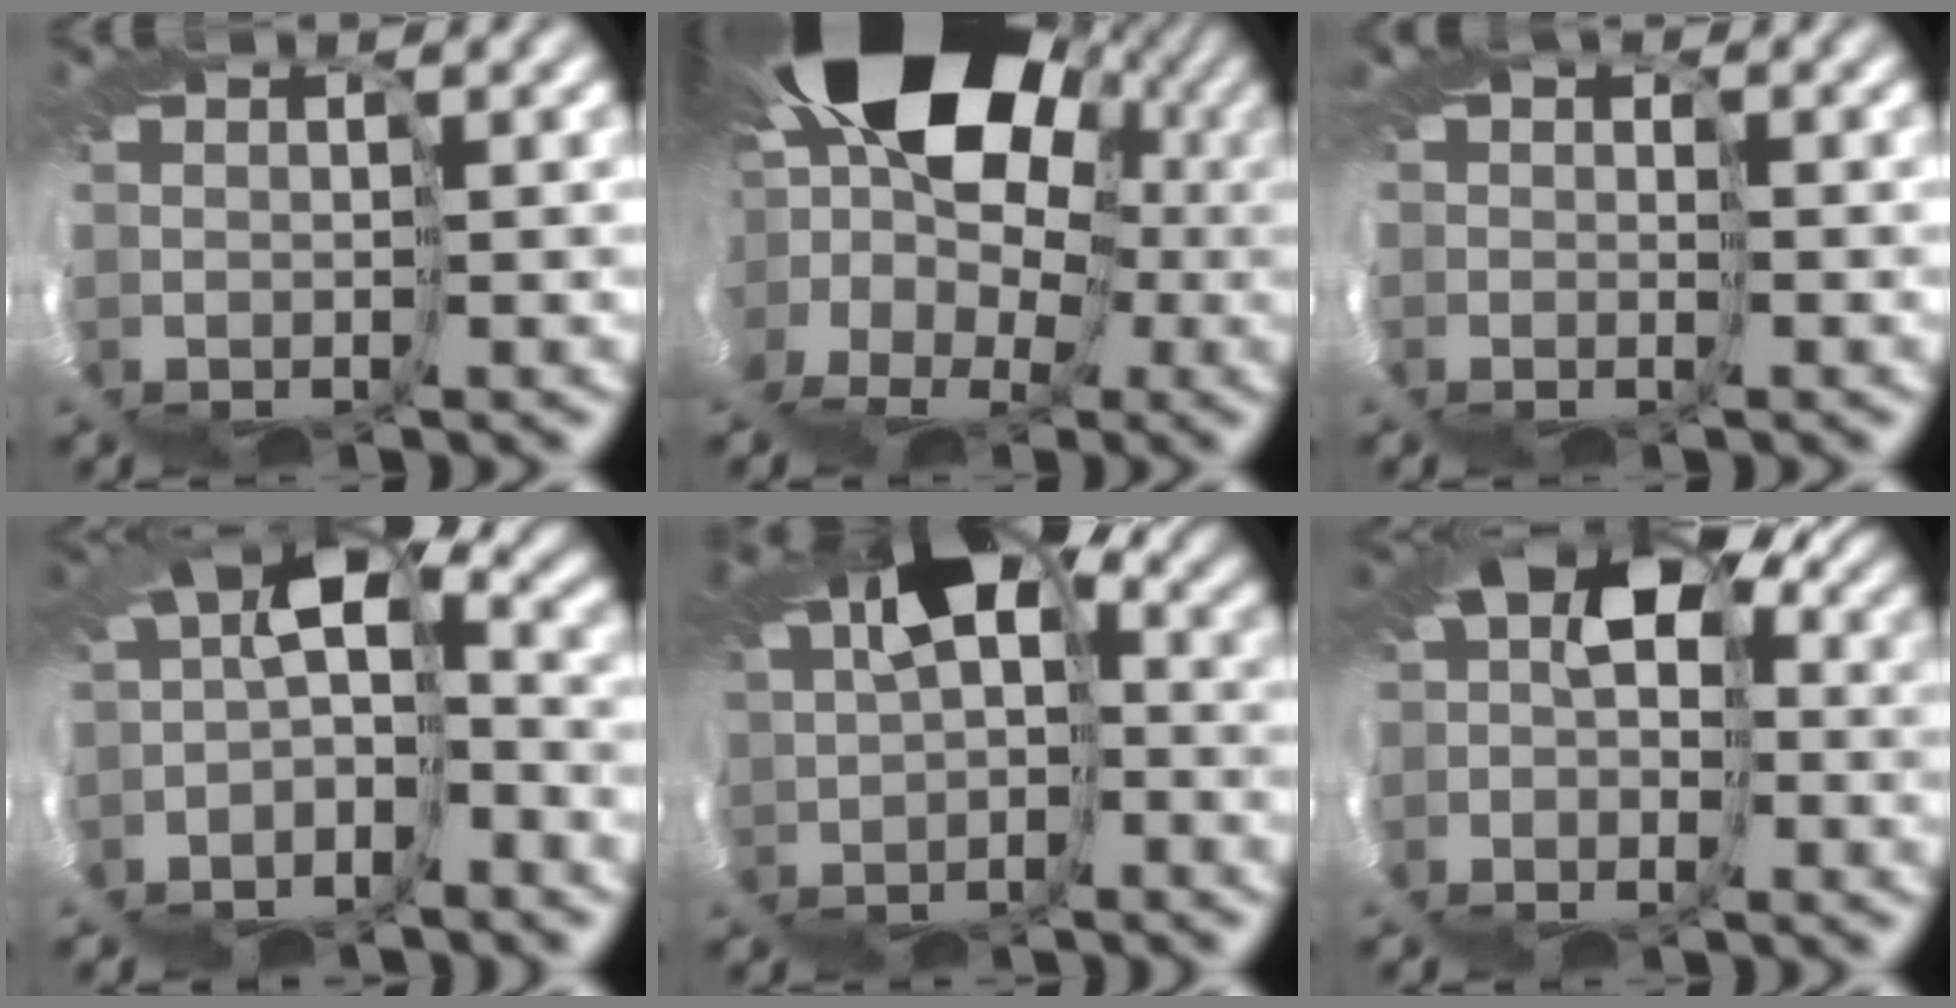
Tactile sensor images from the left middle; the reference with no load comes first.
{"total": 17.9, "force": [5.3, 13.4, 10.5], "torque": [-0.163, 0.007, 0.046]}
{"total": 1.3, "force": [-0.8, 0.9, 0.5], "torque": [0.001, -0.001, -0.013]}
{"total": 5.5, "force": [-2.9, 2.2, 4.1], "torque": [-0.090, -0.022, -0.026]}
{"total": 6.6, "force": [1.5, 3.9, 5.1], "torque": [-0.100, -0.029, 0.056]}
{"total": 6.8, "force": [-0.7, 5.3, 4.3], "torque": [-0.056, -0.007, -0.017]}